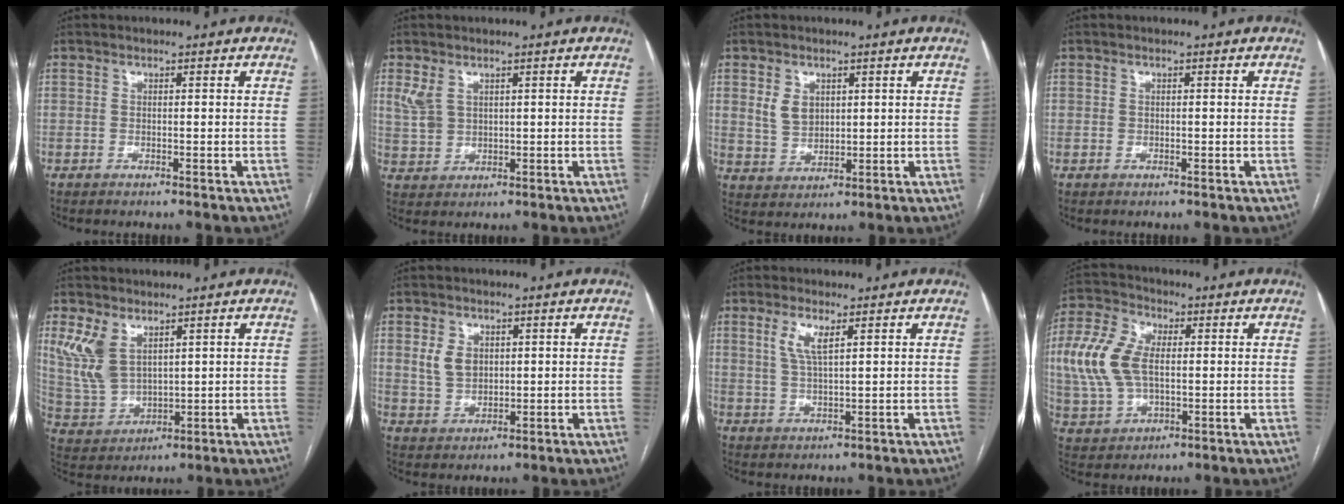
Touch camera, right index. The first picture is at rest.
{"total": 3.7, "force": [1.8, 2.5, 1.9], "torque": [-0.050, 0.010, 0.051]}
{"total": 4.6, "force": [1.7, 3.4, 2.6], "torque": [-0.054, 0.007, 0.043]}
{"total": 0.6, "force": [0.1, 0.5, 0.2], "torque": [-0.001, 0.001, 0.001]}
{"total": 8.2, "force": [4.1, 4.7, 5.3], "torque": [-0.127, 0.008, 0.099]}
{"total": 5.0, "force": [1.5, 3.7, 3.0], "torque": [-0.063, 0.012, 0.038]}
{"total": 4.2, "force": [1.9, 0.8, 3.6], "torque": [-0.082, 0.000, 0.043]}
{"total": 11.9, "force": [1.0, 6.9, 9.6], "torque": [-0.235, 0.022, 0.026]}